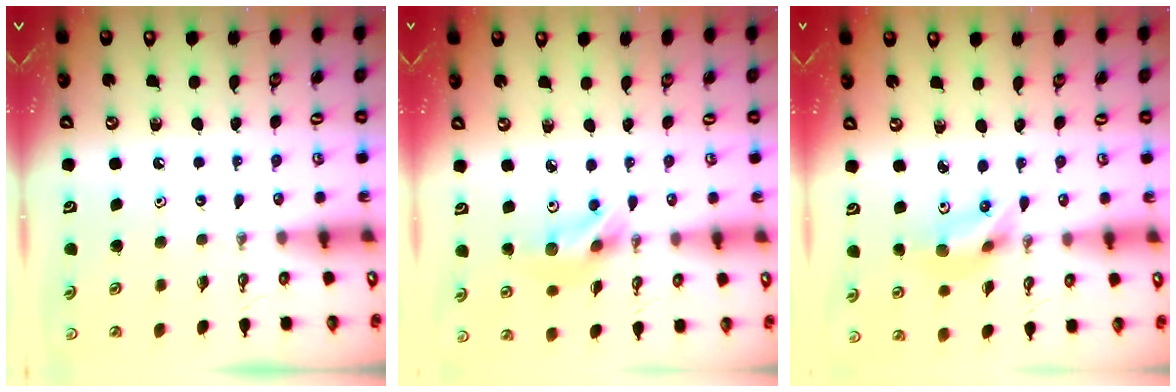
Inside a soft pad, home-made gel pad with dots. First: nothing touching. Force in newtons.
{"total": 8.7, "press": 7.6, "slide": 4.4}
{"total": 6.3, "press": 5.5, "slide": 3.1}